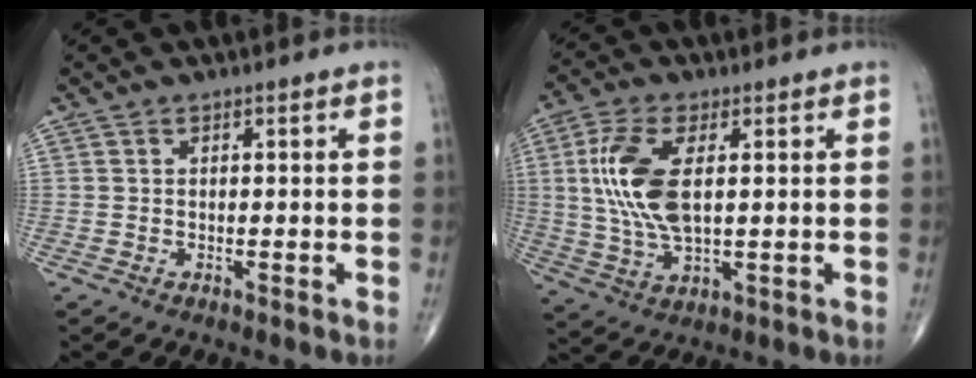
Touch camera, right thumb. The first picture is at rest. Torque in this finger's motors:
{"motor_torque": [0.61, 2.66, 1.67, 0.27, 0.14]}